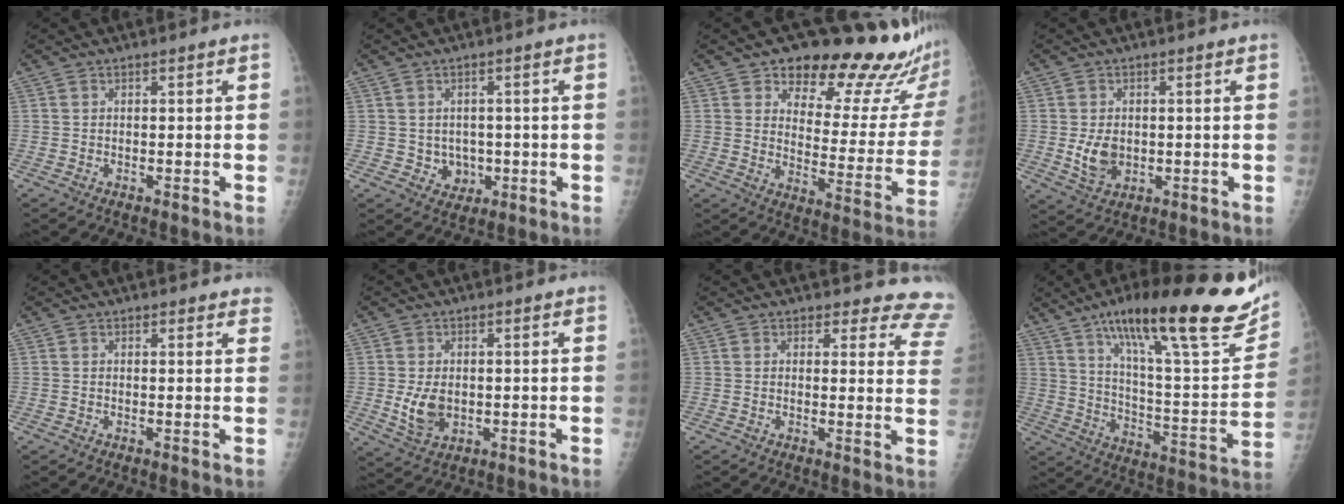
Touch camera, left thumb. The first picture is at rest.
{"total": 4.0, "force": [-0.3, 3.6, 1.5], "torque": [-0.002, 0.002, 0.004]}
{"total": 20.8, "force": [16.7, 7.0, 10.2], "torque": [-0.074, -0.122, 0.209]}
{"total": 5.4, "force": [-0.2, 3.9, 3.7], "torque": [-0.053, -0.007, 0.007]}
{"total": 2.7, "force": [2.4, 1.0, 0.7], "torque": [0.016, -0.006, 0.016]}
{"total": 5.8, "force": [-0.2, 4.0, 4.2], "torque": [-0.065, -0.010, 0.009]}
{"total": 11.3, "force": [10.8, 3.4, 0.3], "torque": [0.057, -0.090, 0.078]}
{"total": 30.3, "force": [18.3, 6.6, 23.2], "torque": [-0.324, -0.045, 0.285]}